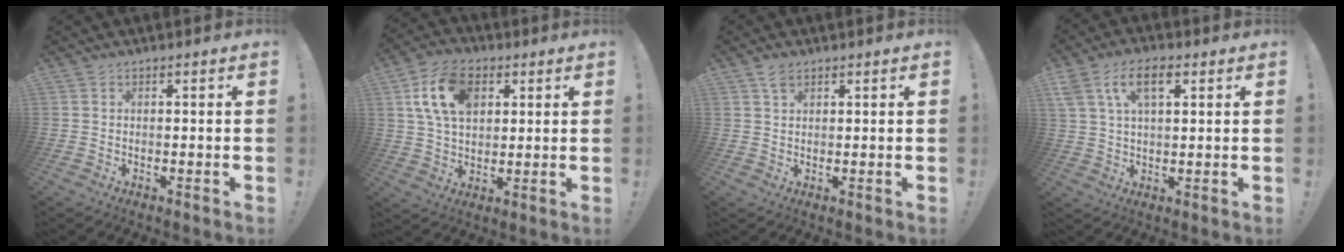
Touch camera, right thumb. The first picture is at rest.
{"total": 14.9, "force": [5.4, 9.8, 9.8], "torque": [-0.174, 0.000, 0.103]}
{"total": 2.7, "force": [1.8, 1.3, 1.5], "torque": [-0.017, -0.005, 0.031]}
{"total": 9.7, "force": [4.2, 5.0, 7.1], "torque": [-0.128, 0.002, 0.076]}